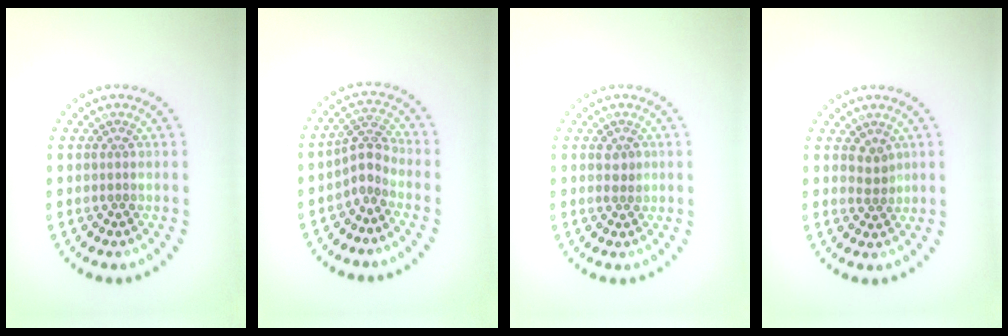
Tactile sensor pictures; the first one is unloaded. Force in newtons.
{"total": 2.3, "press": 1.6, "slide": 1.7}
{"total": 1.2, "press": 1.1, "slide": 0.4}
{"total": 1.4, "press": 1.1, "slide": 0.9}